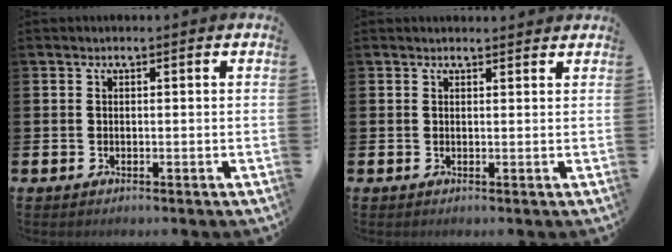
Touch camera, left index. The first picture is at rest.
{"total": 0.9, "force": [0.8, 0.2, 0.1], "torque": [0.007, -0.001, 0.014]}